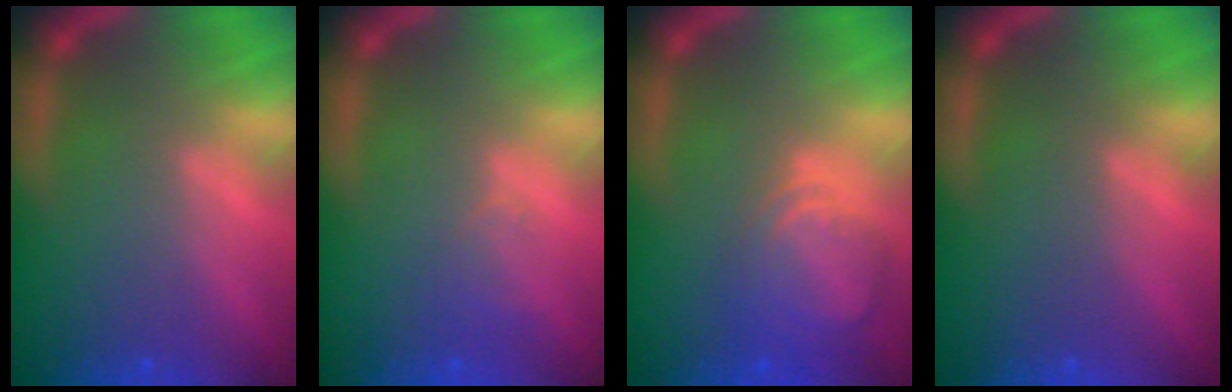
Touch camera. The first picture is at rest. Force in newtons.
{"total": 1.5}
{"total": 5.6}
{"total": 0.0}